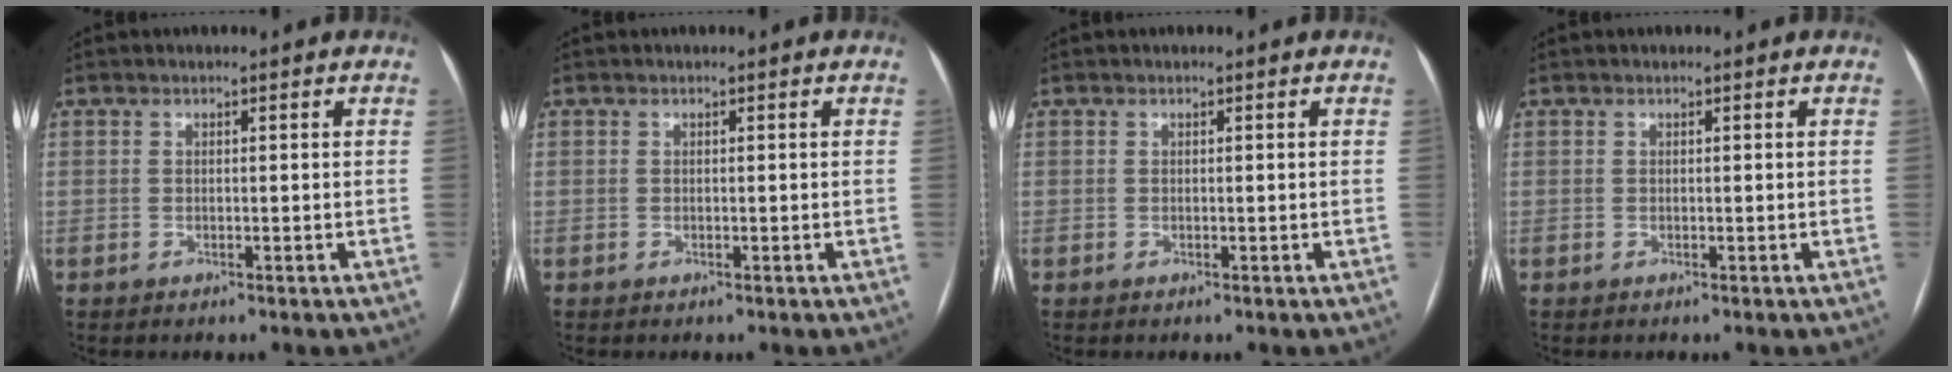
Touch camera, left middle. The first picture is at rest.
{"total": 0.0}
{"total": 0.0}
{"total": 0.0}